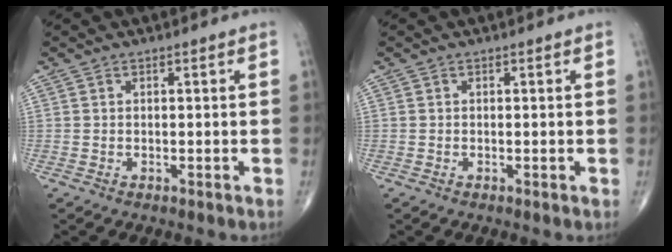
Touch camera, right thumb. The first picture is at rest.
{"total": 0.0}